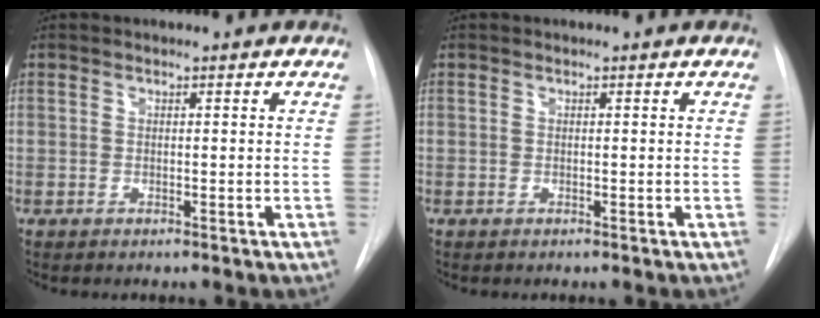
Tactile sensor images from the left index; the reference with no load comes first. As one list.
[{"total": 0.0}]